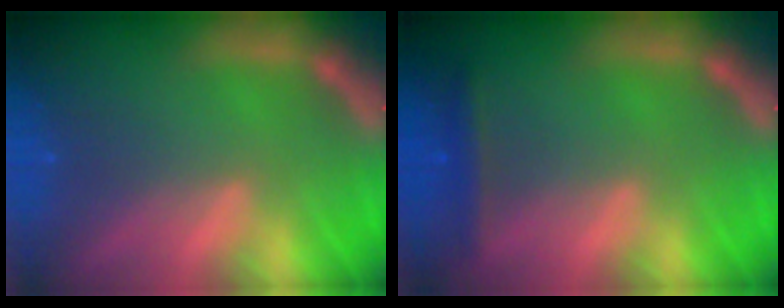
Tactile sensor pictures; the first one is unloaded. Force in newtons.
{"total": 1.9}